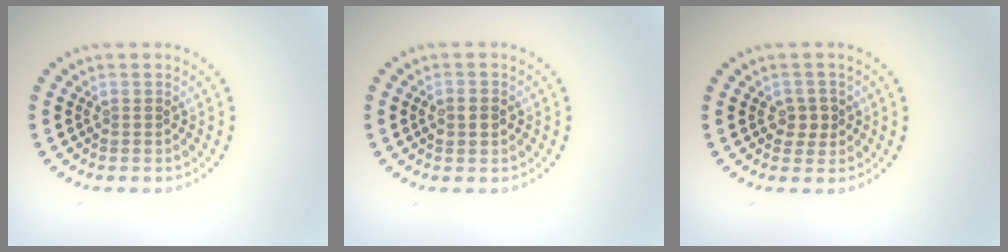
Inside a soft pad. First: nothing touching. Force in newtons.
{"total": 2.1, "press": 2.1, "slide": 0.2}
{"total": 1.8, "press": 1.7, "slide": 0.5}